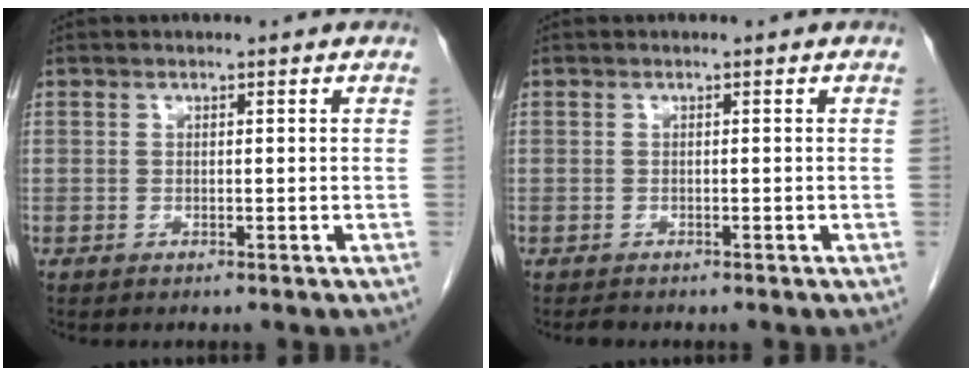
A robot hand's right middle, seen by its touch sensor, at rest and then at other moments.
{"total": 0.7, "force": [-0.7, 0.2, 0.1], "torque": [-0.013, -0.004, -0.011]}